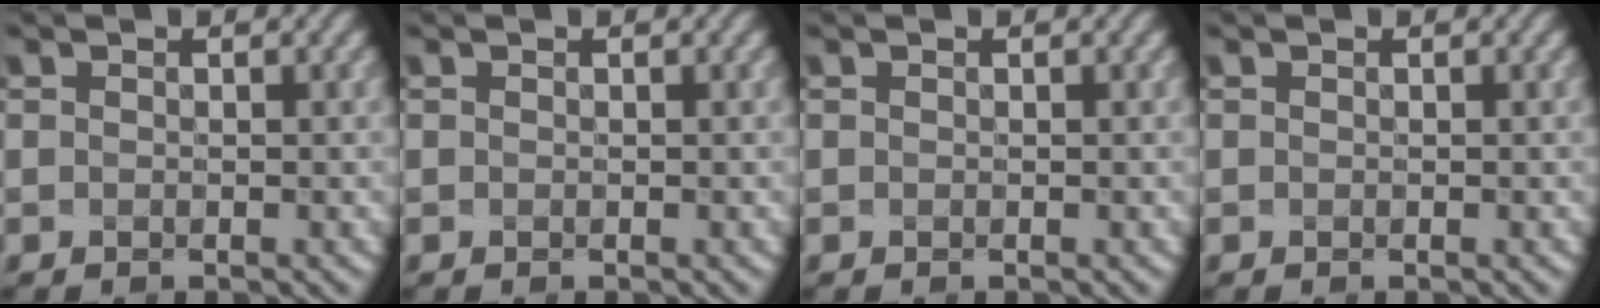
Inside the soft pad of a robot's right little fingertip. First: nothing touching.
{"total": 0.0}
{"total": 0.0}
{"total": 0.0}